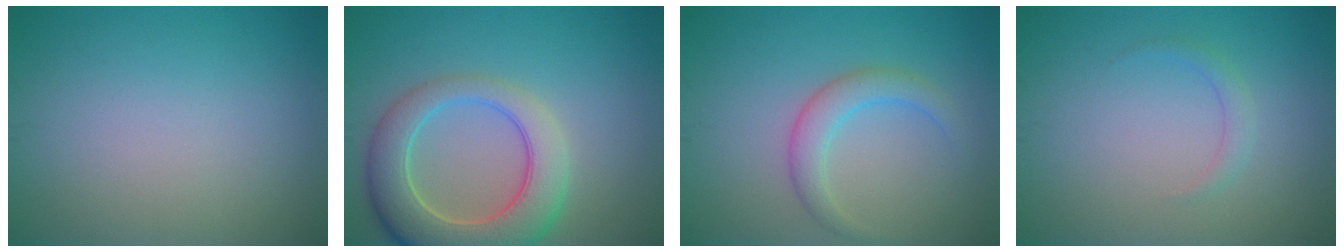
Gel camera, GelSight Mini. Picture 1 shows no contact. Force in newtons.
{"total": 7.8, "press": 7.8, "slide": 0.9}
{"total": 2.8, "press": 2.8, "slide": 0.2}
{"total": 0.8, "press": 0.8, "slide": 0.0}